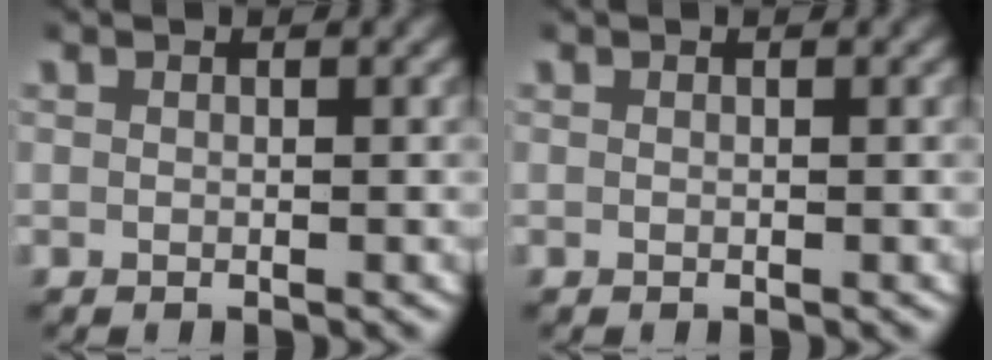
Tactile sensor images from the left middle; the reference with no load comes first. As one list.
[{"total": 0.0}]